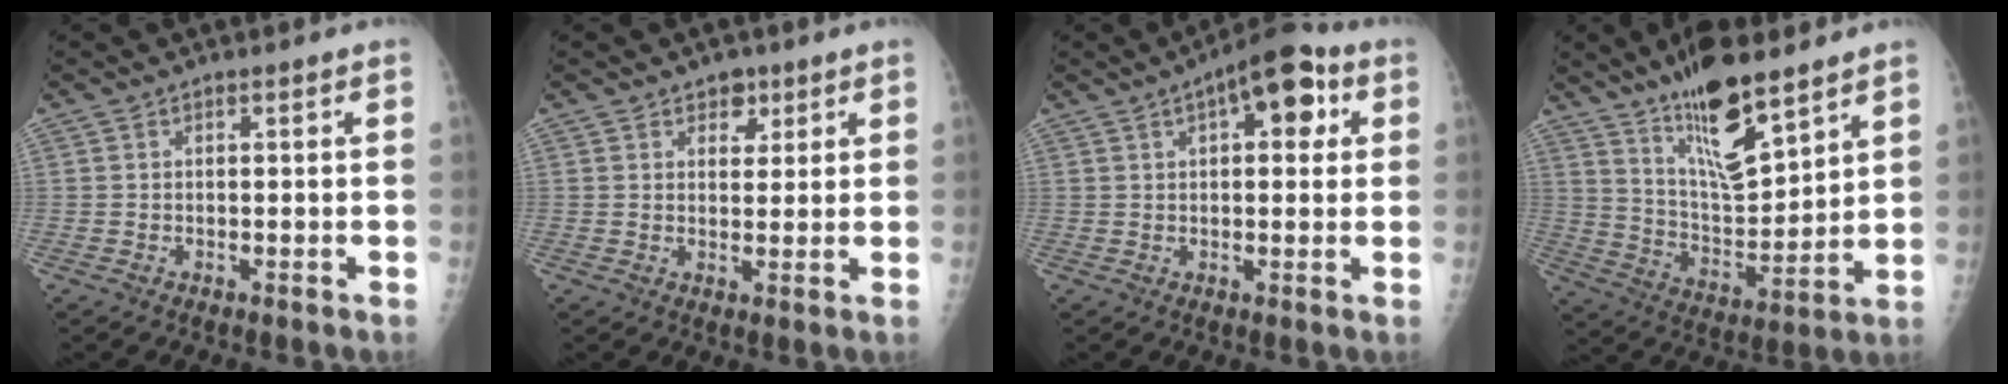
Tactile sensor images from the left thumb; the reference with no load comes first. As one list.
[{"total": 3.7, "force": [2.2, 2.5, 1.7], "torque": [0.002, -0.011, 0.031]}, {"total": 10.5, "force": [4.0, 4.8, 8.5], "torque": [-0.085, 0.011, 0.046]}, {"total": 15.9, "force": [10.9, 4.6, 10.7], "torque": [-0.160, -0.073, 0.203]}]